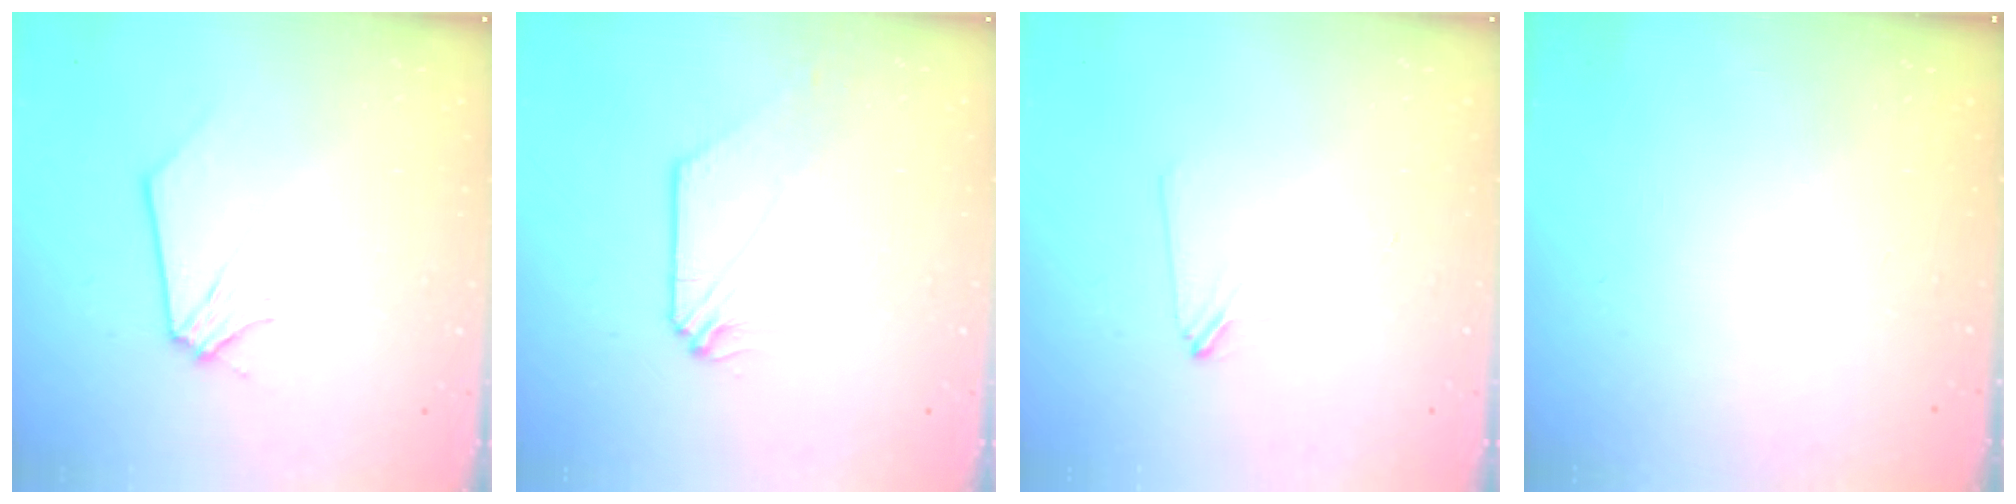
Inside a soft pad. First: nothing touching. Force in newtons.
{"total": 0.7, "press": 0.7, "slide": 0.0}
{"total": 1.6, "press": 1.5, "slide": 0.3}
{"total": 0.0}